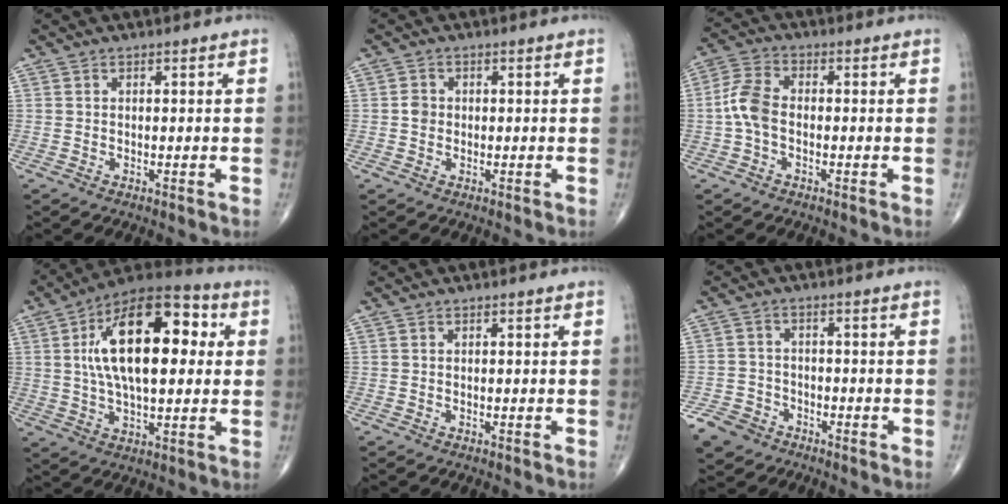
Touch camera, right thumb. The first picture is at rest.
{"total": 2.0, "force": [-0.1, 1.8, 0.9], "torque": [-0.008, 0.004, -0.004]}
{"total": 6.3, "force": [-0.9, 3.8, 5.0], "torque": [-0.110, 0.020, -0.027]}
{"total": 22.2, "force": [4.2, 10.6, 19.1], "torque": [-0.293, 0.019, 0.058]}
{"total": 0.0}
{"total": 6.5, "force": [-4.1, 4.7, 1.7], "torque": [-0.027, 0.014, -0.076]}